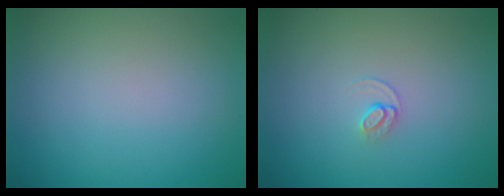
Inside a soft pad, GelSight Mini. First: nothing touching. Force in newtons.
{"total": 0.9, "press": 0.4, "slide": 0.8}